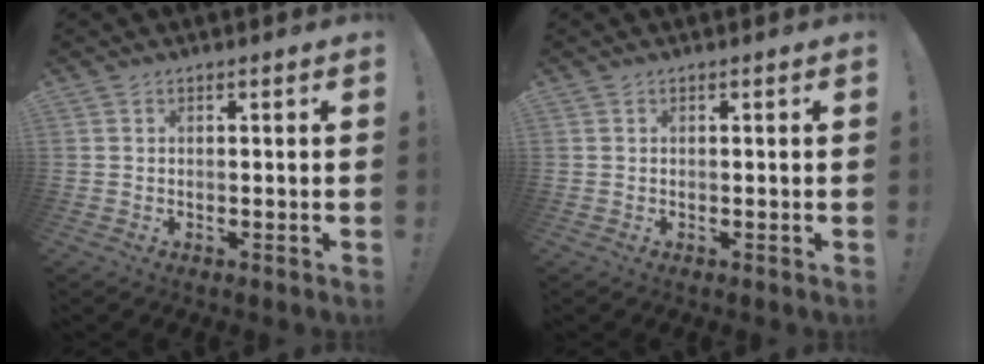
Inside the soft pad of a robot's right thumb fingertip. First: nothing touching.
{"total": 0.0}